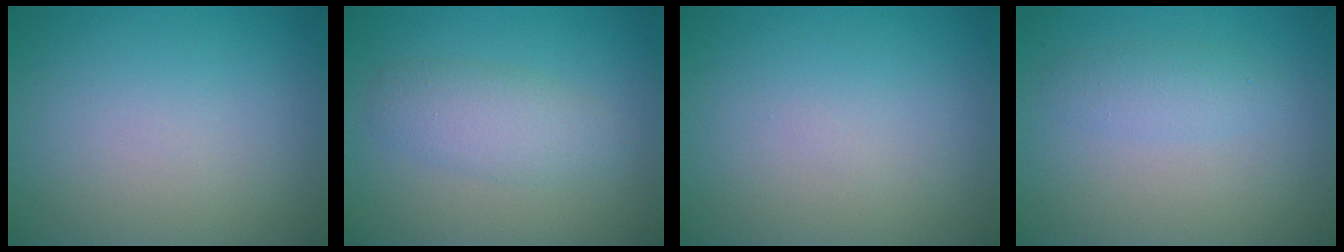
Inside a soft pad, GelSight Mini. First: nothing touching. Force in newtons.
{"total": 3.0, "press": 3.0, "slide": 0.1}
{"total": 0.0}
{"total": 1.6, "press": 1.6, "slide": 0.0}